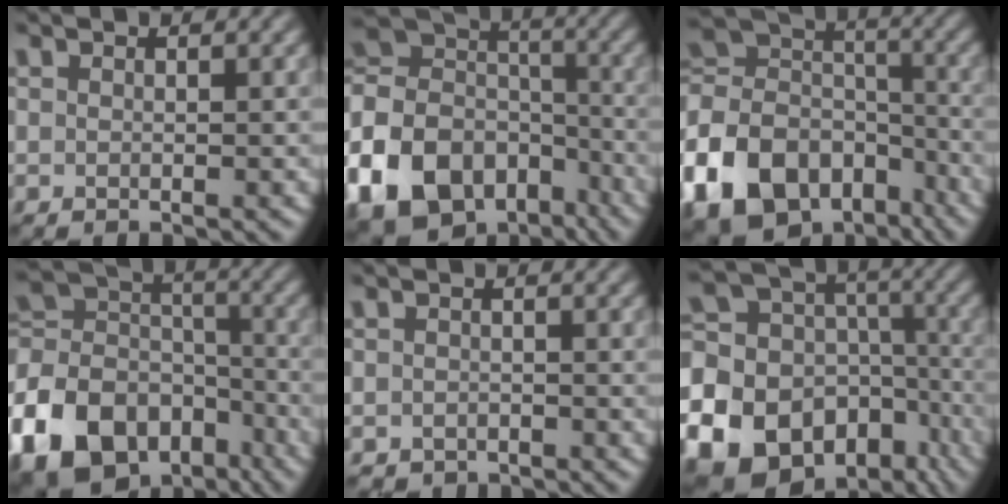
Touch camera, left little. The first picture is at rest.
{"total": 16.4, "force": [-8.1, 11.9, 7.8], "torque": [-0.211, -0.015, -0.132]}
{"total": 13.8, "force": [-6.8, 9.7, 7.0], "torque": [-0.170, 0.004, -0.130]}
{"total": 14.8, "force": [-8.0, 10.3, 6.9], "torque": [-0.166, -0.002, -0.149]}
{"total": 0.9, "force": [-0.8, 0.5, -0.1], "torque": [0.005, 0.000, -0.013]}
{"total": 24.8, "force": [-13.1, 19.4, 8.0], "torque": [-0.163, -0.055, -0.224]}